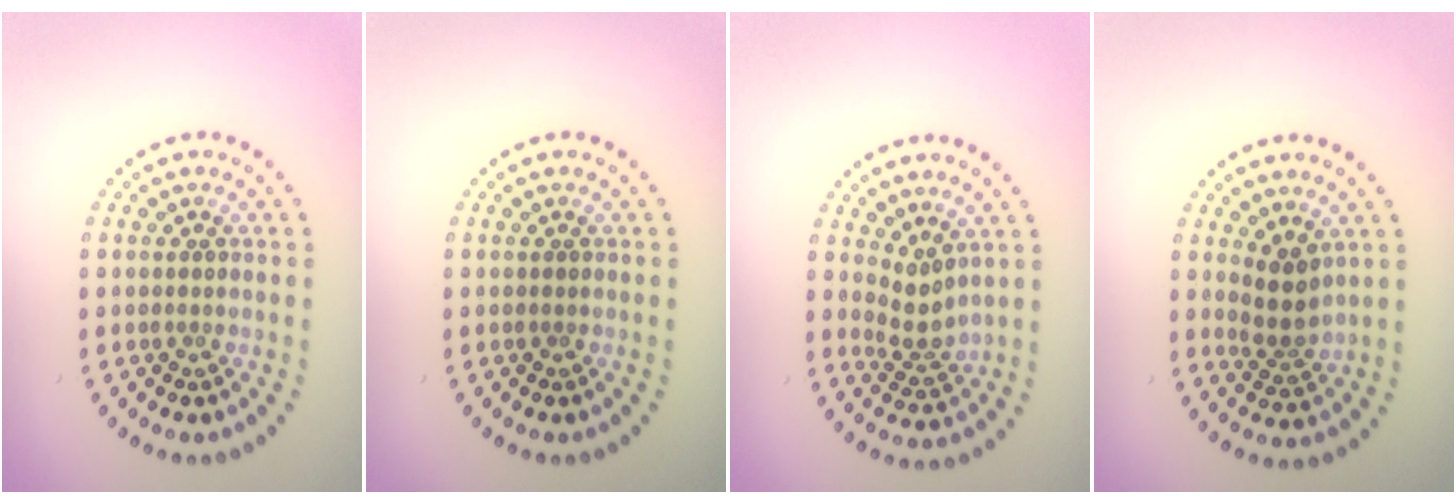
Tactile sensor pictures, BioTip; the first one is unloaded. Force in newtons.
{"total": 0.0}
{"total": 2.4, "press": 1.5, "slide": 1.9}
{"total": 2.5, "press": 2.0, "slide": 1.5}